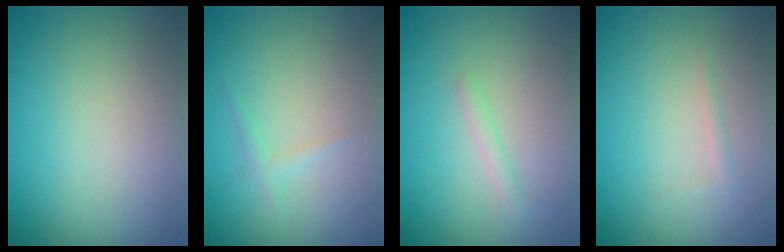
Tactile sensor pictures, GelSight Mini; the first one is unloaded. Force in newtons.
{"total": 0.8, "press": 0.8, "slide": 0.1}
{"total": 0.9, "press": 0.9, "slide": 0.1}
{"total": 0.6, "press": 0.6, "slide": 0.1}